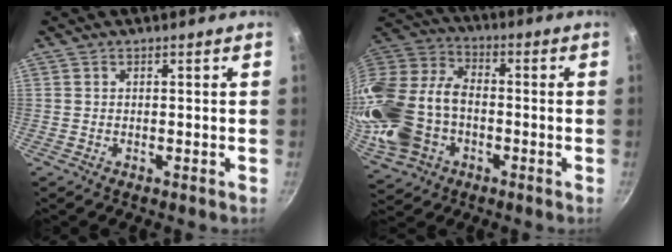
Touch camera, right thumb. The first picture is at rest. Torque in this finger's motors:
{"motor_torque": [-0.11, 1.48, 1.50, -1.23, 0.51]}